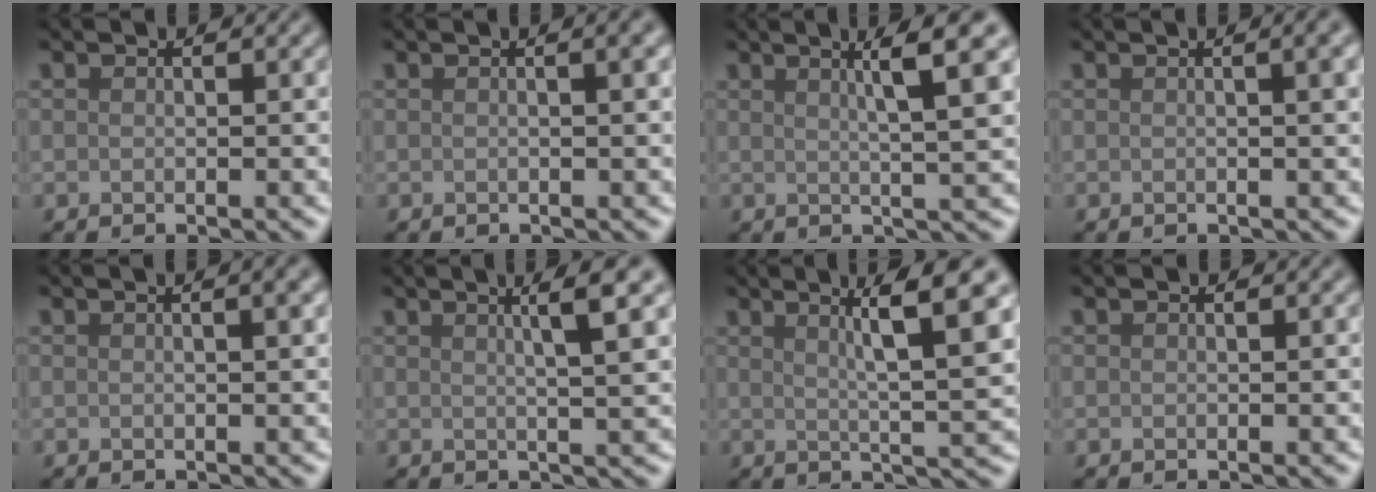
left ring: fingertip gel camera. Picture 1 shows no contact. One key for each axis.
{"total": 3.3, "fx": 0.8, "fy": 1.4, "fz": 2.9, "tx": -0.014, "ty": 0.012, "tz": -0.007}
{"total": 6.1, "fx": 2.3, "fy": 0.9, "fz": 5.6, "tx": -0.072, "ty": 0.014, "tz": 0.035}
{"total": 5.2, "fx": 1.0, "fy": 2.4, "fz": 4.5, "tx": -0.022, "ty": 0.030, "tz": -0.011}
{"total": 2.9, "fx": 0.8, "fy": 1.1, "fz": 2.5, "tx": -0.018, "ty": 0.008, "tz": -0.002}
{"total": 5.0, "fx": 1.9, "fy": 0.8, "fz": 4.5, "tx": -0.060, "ty": 0.014, "tz": 0.028}
{"total": 7.1, "fx": 2.7, "fy": 1.0, "fz": 6.5, "tx": -0.089, "ty": 0.010, "tz": 0.043}
{"total": 0.0}